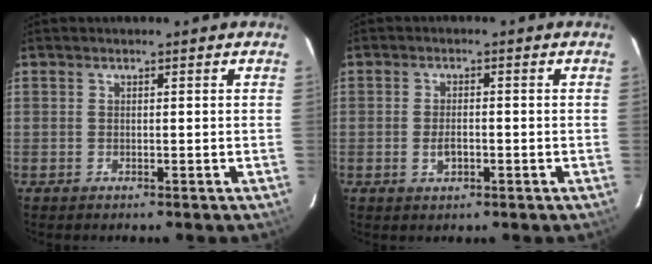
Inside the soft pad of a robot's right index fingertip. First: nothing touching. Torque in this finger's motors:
{"motor_torque": [-0.03, 0.01, -0.03, 0.00]}